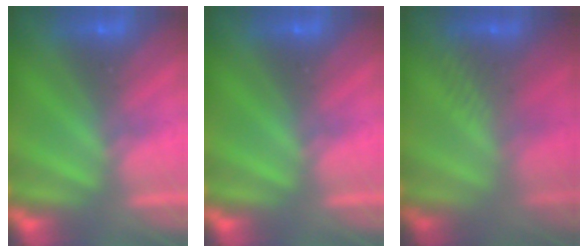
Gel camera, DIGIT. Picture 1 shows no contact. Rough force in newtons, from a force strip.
{"total": 0.0}
{"total": 2.4}